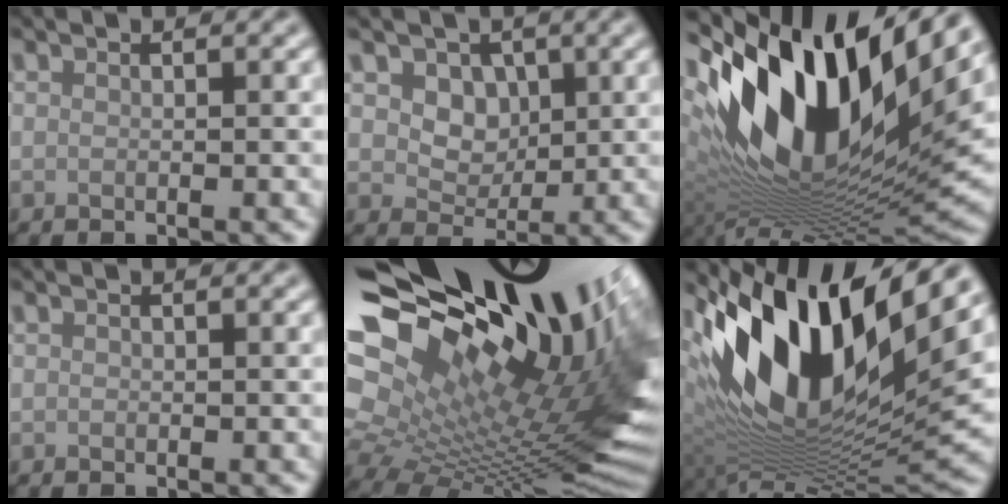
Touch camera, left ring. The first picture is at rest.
{"total": 3.1, "force": [0.9, 2.5, 1.7], "torque": [-0.032, -0.006, 0.009]}
{"total": 15.1, "force": [3.4, 7.3, 12.8], "torque": [-0.237, -0.001, 0.057]}
{"total": 0.0}
{"total": 20.3, "force": [6.6, 10.7, 15.9], "torque": [-0.230, 0.030, 0.149]}
{"total": 14.0, "force": [4.6, 6.4, 11.6], "torque": [-0.214, -0.005, 0.079]}